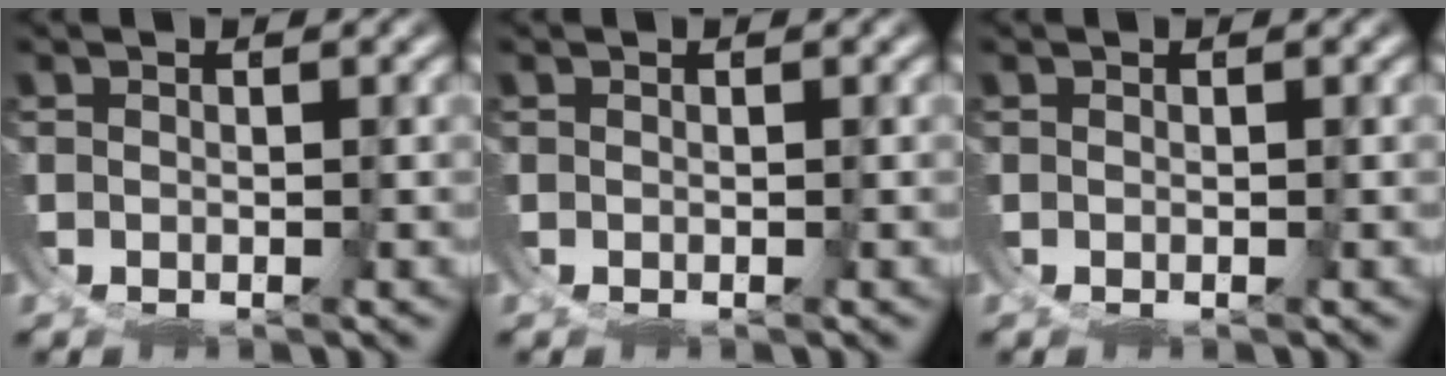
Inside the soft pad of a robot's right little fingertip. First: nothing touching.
{"total": 0.0}
{"total": 0.0}